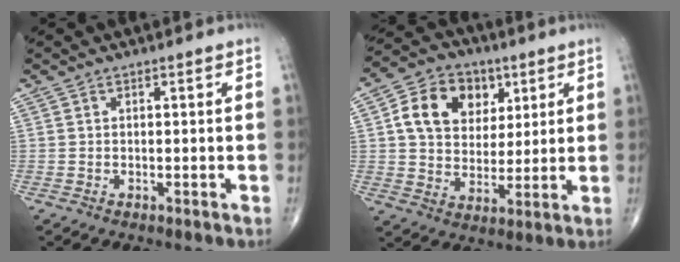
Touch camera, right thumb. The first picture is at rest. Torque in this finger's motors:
{"motor_torque": [-0.07, 0.19, 0.15, 0.15, 0.33]}